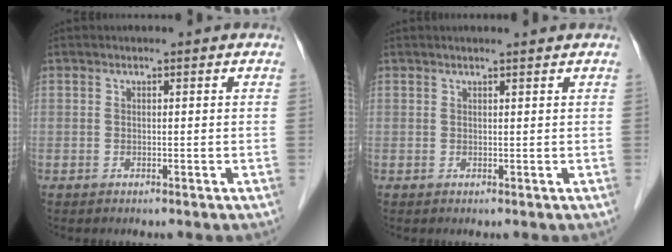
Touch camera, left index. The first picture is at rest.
{"total": 1.2, "force": [1.0, -0.3, 0.6], "torque": [-0.009, 0.002, 0.015]}